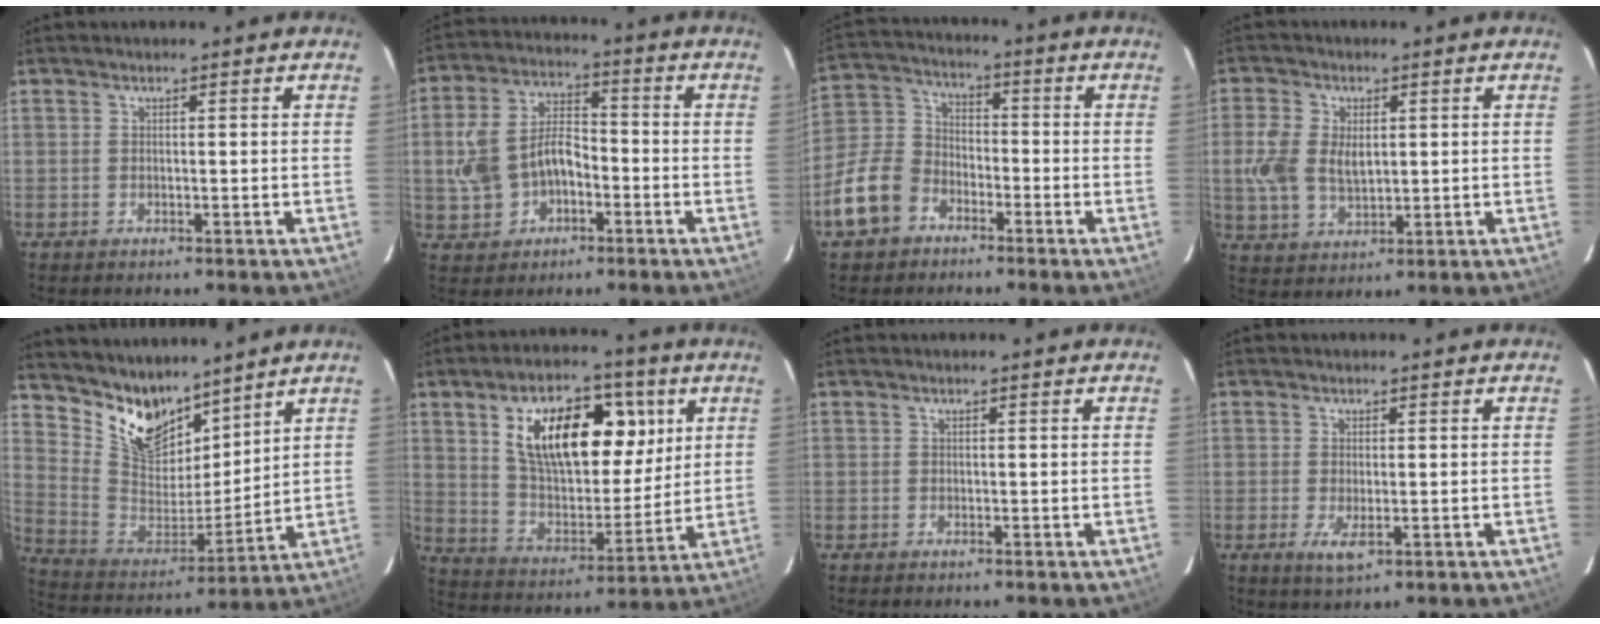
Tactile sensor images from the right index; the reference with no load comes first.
{"total": 10.9, "force": [-3.0, 7.6, 7.2], "torque": [-0.164, 0.022, -0.043]}
{"total": 12.2, "force": [-6.7, 8.8, 5.1], "torque": [-0.126, 0.035, -0.122]}
{"total": 8.6, "force": [0.7, 5.8, 6.3], "torque": [-0.143, 0.006, 0.016]}
{"total": 13.6, "force": [10.7, 6.8, 4.9], "torque": [-0.103, -0.006, 0.214]}
{"total": 21.1, "force": [7.9, 10.8, 16.4], "torque": [-0.278, 0.016, 0.141]}
{"total": 0.0}
{"total": 3.5, "force": [-1.0, 1.2, 3.2], "torque": [-0.063, -0.012, -0.014]}